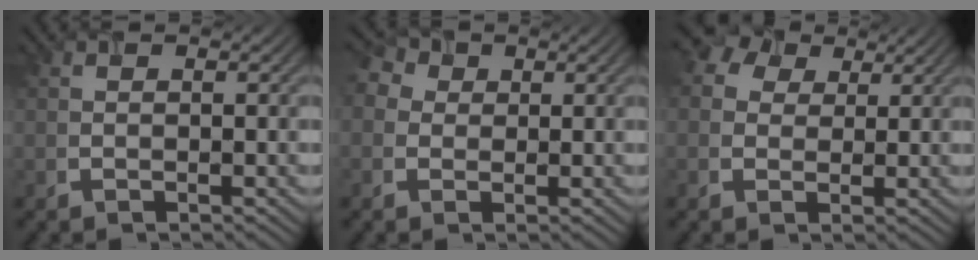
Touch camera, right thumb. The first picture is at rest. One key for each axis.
{"total": 3.9, "fx": 0.9, "fy": 3.2, "fz": 2.1, "tx": -0.059, "ty": 0.014, "tz": 0.014}
{"total": 5.7, "fx": 2.9, "fy": 4.0, "fz": 2.8, "tx": -0.067, "ty": 0.020, "tz": 0.042}